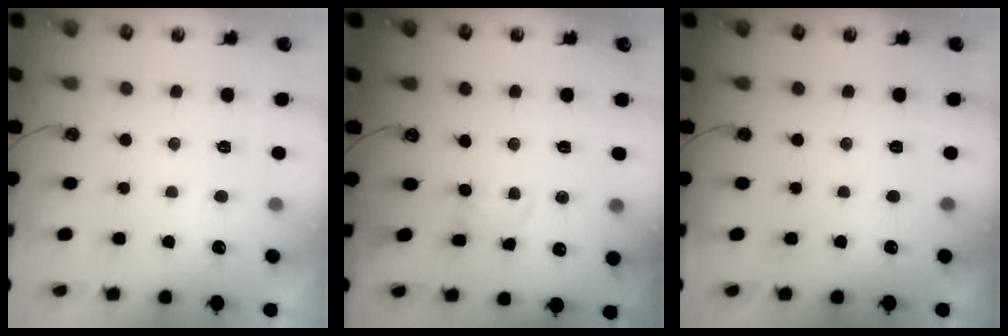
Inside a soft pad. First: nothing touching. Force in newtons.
{"total": 2.1, "press": 2.1, "slide": 0.3}
{"total": 0.0}